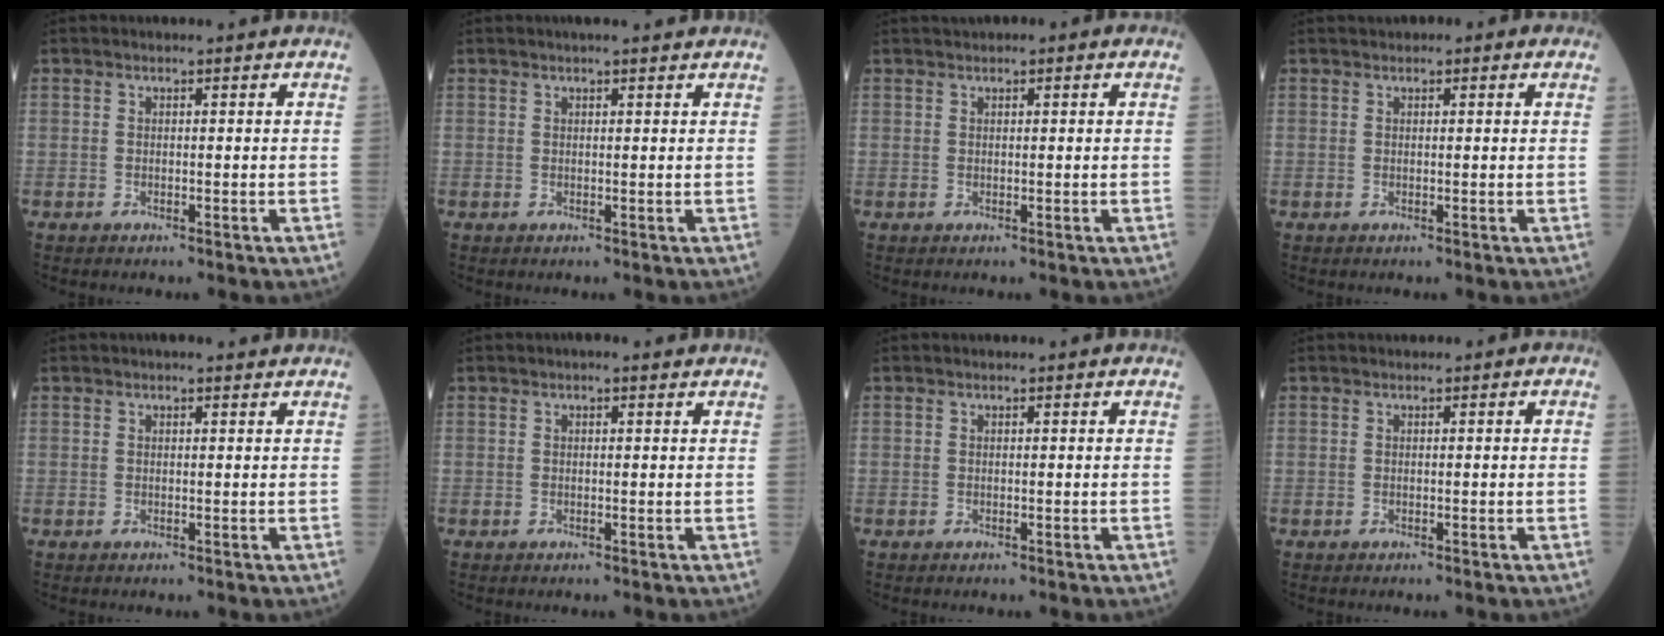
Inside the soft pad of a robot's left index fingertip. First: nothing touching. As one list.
[{"total": 2.8, "force": [2.4, 0.2, 1.4], "torque": [-0.020, 0.016, 0.031]}, {"total": 1.7, "force": [1.0, 0.5, 1.2], "torque": [-0.024, 0.021, 0.016]}, {"total": 1.7, "force": [1.1, 0.9, 1.0], "torque": [-0.016, 0.016, 0.013]}, {"total": 1.5, "force": [1.3, 0.4, 0.8], "torque": [-0.013, 0.014, 0.018]}, {"total": 1.2, "force": [0.9, 0.4, 0.7], "torque": [-0.014, 0.015, 0.012]}, {"total": 0.0}, {"total": 0.0}]